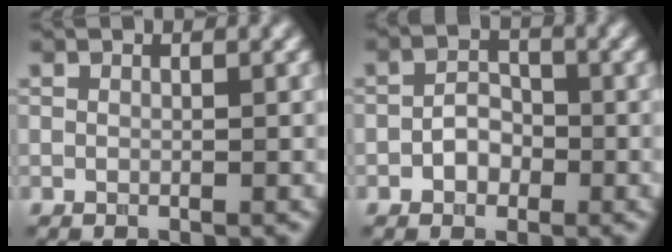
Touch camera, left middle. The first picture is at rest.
{"total": 2.4, "force": [-0.8, 1.8, 1.3], "torque": [-0.022, 0.003, -0.018]}